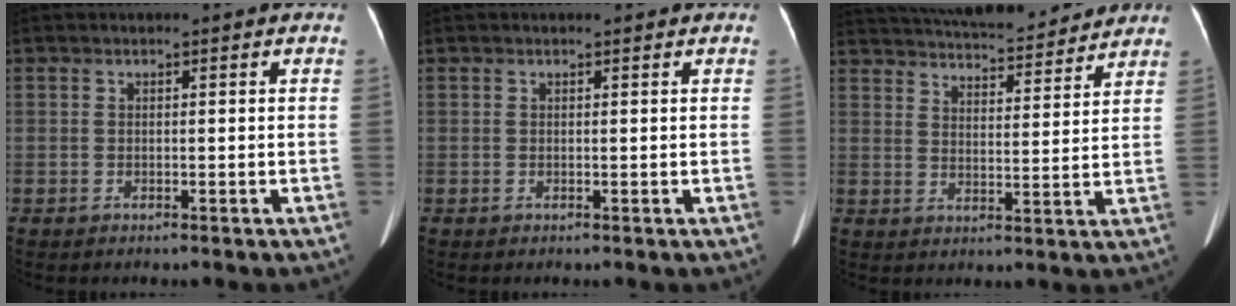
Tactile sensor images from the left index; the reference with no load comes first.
{"total": 0.8, "force": [0.7, 0.1, 0.3], "torque": [-0.009, 0.006, 0.012]}
{"total": 19.5, "force": [17.7, 3.9, 7.2], "torque": [-0.132, 0.027, 0.253]}